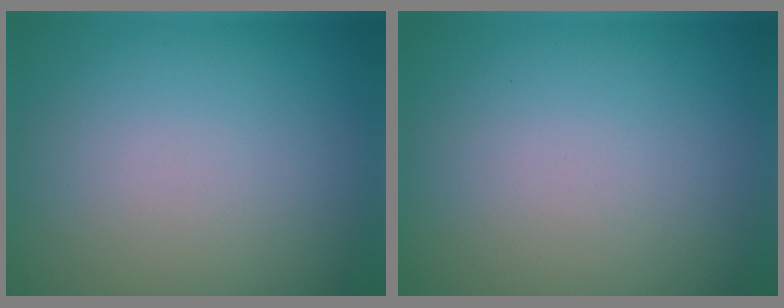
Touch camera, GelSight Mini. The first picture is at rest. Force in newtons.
{"total": 0.0}